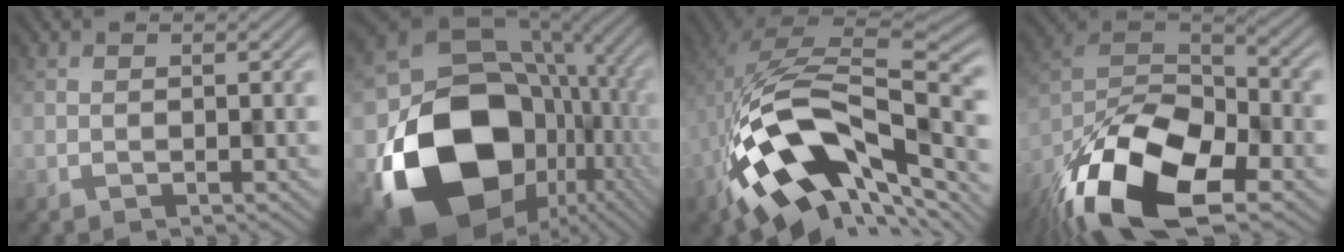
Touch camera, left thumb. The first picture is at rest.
{"total": 20.2, "force": [-5.3, 15.9, 11.2], "torque": [-0.250, -0.062, -0.052]}
{"total": 16.0, "force": [-5.9, 8.4, 12.3], "torque": [-0.203, 0.002, -0.105]}
{"total": 17.3, "force": [-10.9, 7.8, 11.0], "torque": [-0.224, -0.039, -0.192]}